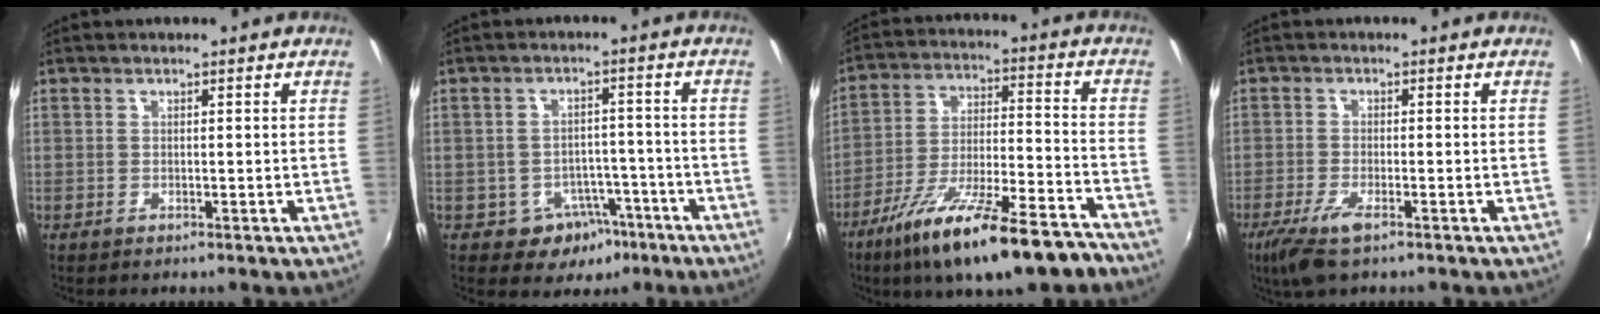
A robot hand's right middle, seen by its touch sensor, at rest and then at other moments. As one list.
[{"total": 6.8, "force": [-3.9, 5.2, 1.9], "torque": [-0.038, 0.023, -0.038]}, {"total": 20.7, "force": [-14.9, 4.3, 13.6], "torque": [-0.243, -0.039, -0.235]}, {"total": 5.7, "force": [-3.6, 1.3, 4.3], "torque": [-0.103, -0.018, -0.069]}]